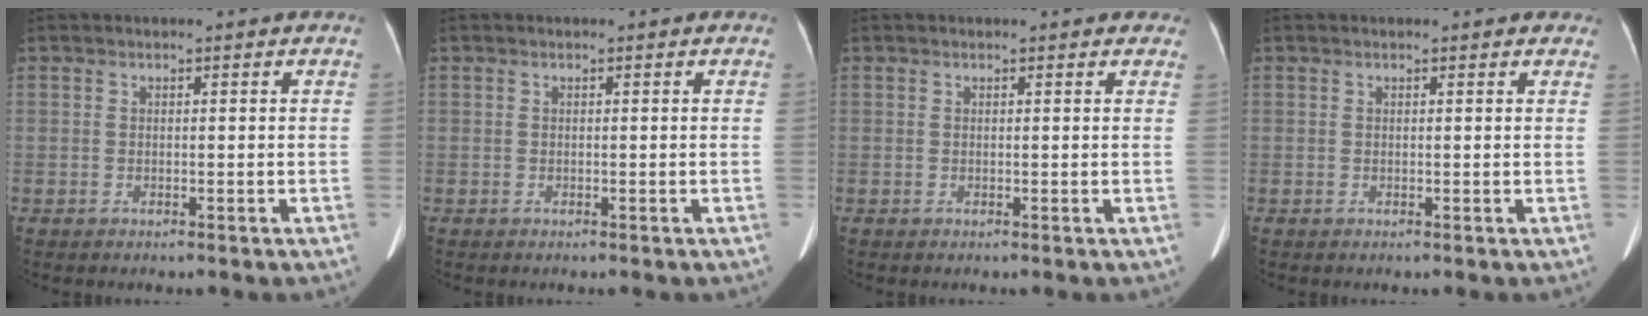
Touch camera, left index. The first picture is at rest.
{"total": 0.0}
{"total": 3.3, "force": [2.8, 1.2, 1.1], "torque": [-0.007, 0.012, 0.019]}
{"total": 3.6, "force": [3.1, 1.3, 1.2], "torque": [-0.009, 0.013, 0.023]}